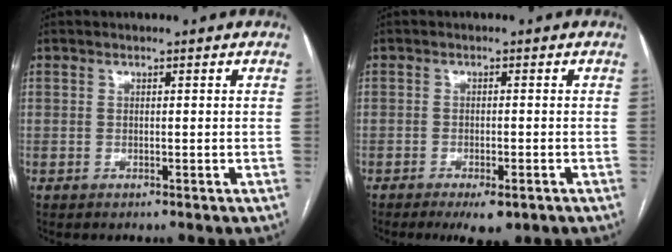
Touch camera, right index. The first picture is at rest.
{"total": 4.6, "force": [-2.8, 1.3, 3.4], "torque": [-0.052, -0.007, -0.036]}